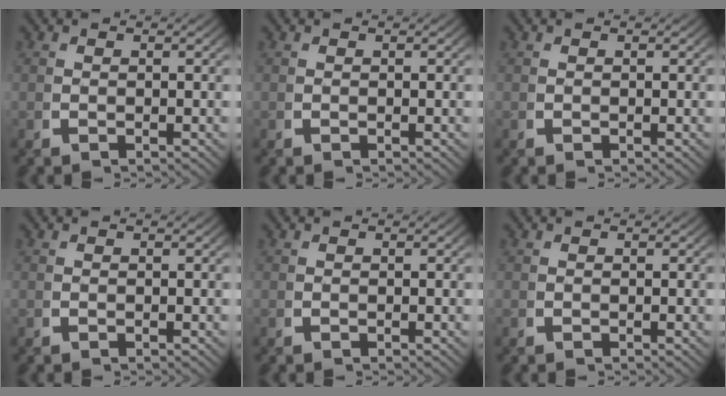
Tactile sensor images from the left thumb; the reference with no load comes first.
{"total": 0.0}
{"total": 0.0}
{"total": 0.0}
{"total": 0.0}
{"total": 0.0}